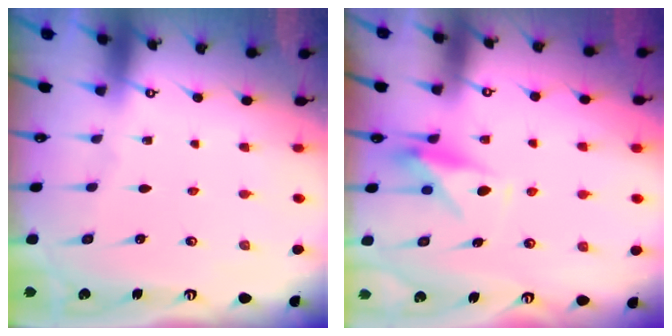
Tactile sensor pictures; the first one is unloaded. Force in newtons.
{"total": 7.7, "press": 7.7, "slide": 0.4}